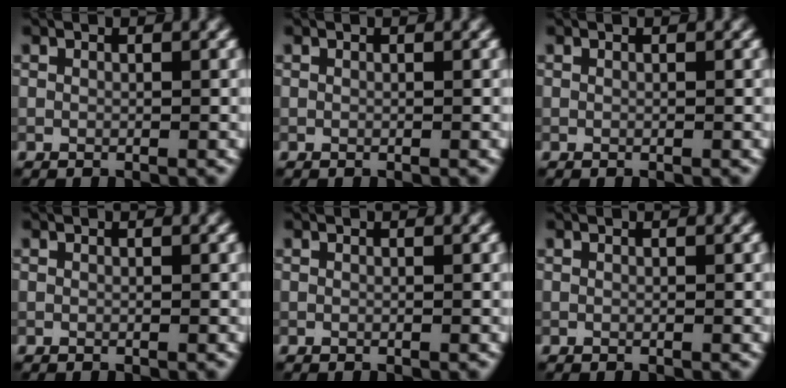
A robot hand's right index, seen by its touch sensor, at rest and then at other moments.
{"total": 0.0}
{"total": 0.0}
{"total": 0.0}
{"total": 0.0}
{"total": 0.0}